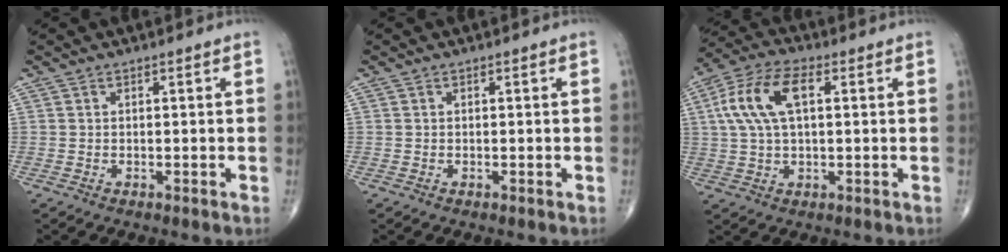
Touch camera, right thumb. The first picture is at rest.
{"total": 0.0}
{"total": 11.7, "force": [2.5, 5.8, 9.8], "torque": [-0.207, 0.024, 0.046]}